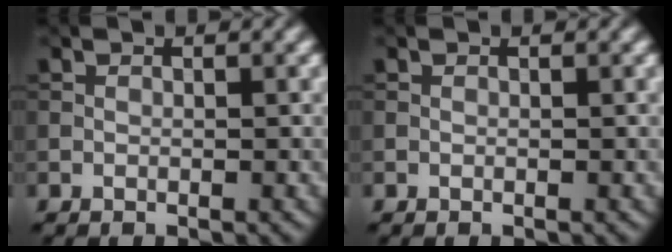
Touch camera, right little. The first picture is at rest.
{"total": 0.0}